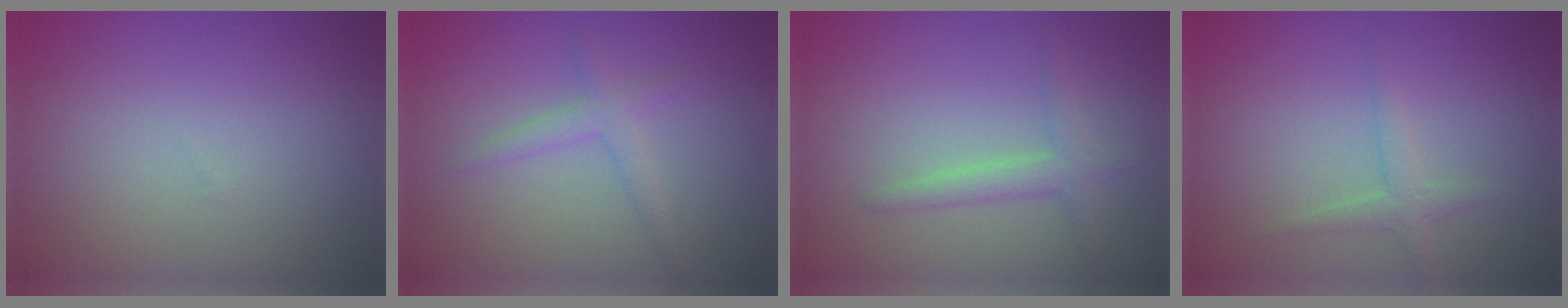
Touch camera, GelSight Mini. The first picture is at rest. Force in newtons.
{"total": 1.9, "press": 1.9, "slide": 0.1}
{"total": 2.3, "press": 2.3, "slide": 0.1}
{"total": 1.6, "press": 1.6, "slide": 0.0}